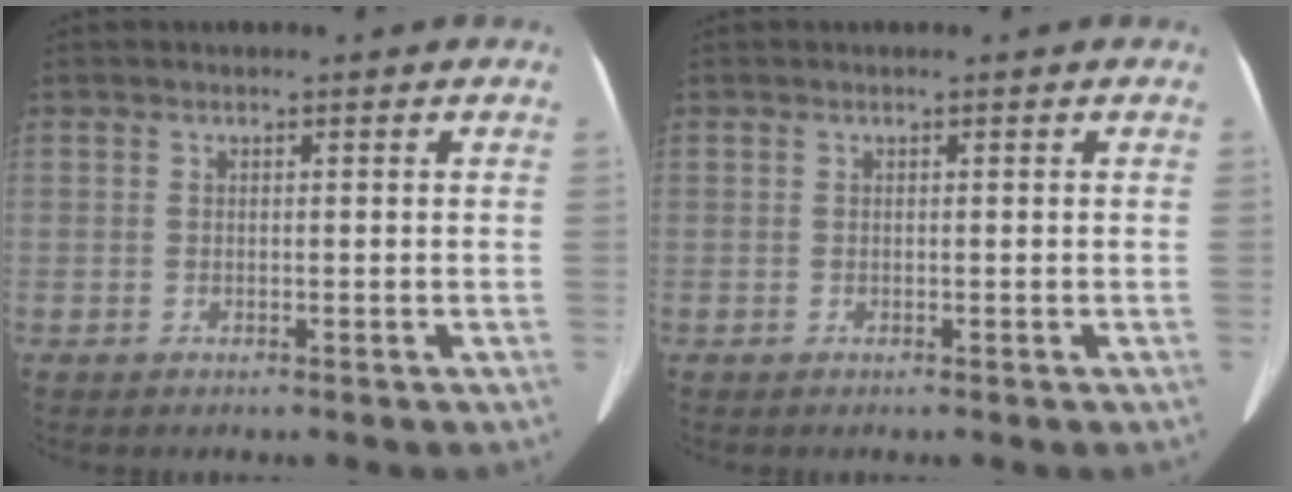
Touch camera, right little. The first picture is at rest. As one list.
[{"total": 0.0}]